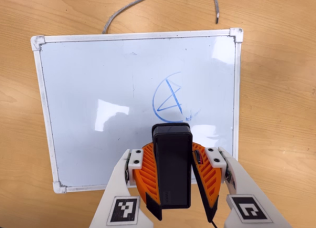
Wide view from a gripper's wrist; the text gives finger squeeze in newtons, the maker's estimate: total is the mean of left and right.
{"total": 10.8, "left": 10.1, "right": 11.5}